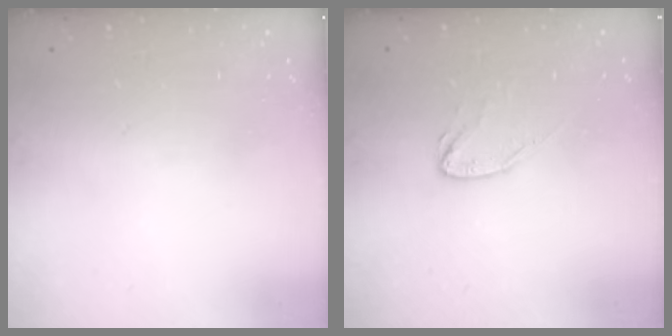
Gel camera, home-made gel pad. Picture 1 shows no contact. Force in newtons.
{"total": 6.1, "press": 6.1, "slide": 0.3}